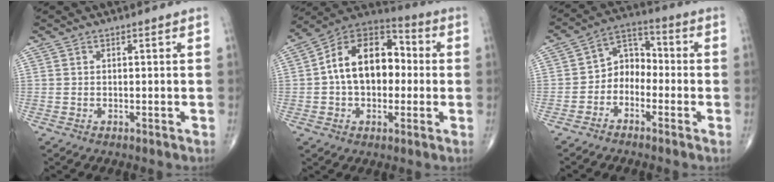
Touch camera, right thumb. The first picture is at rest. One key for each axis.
{"total": 16.8, "fx": 0.5, "fy": 11.1, "fz": 12.6, "tx": -0.174, "ty": 0.036, "tz": -0.003}
{"total": 7.0, "fx": -2.3, "fy": 5.4, "fz": 3.8, "tx": -0.036, "ty": 0.040, "tz": -0.060}